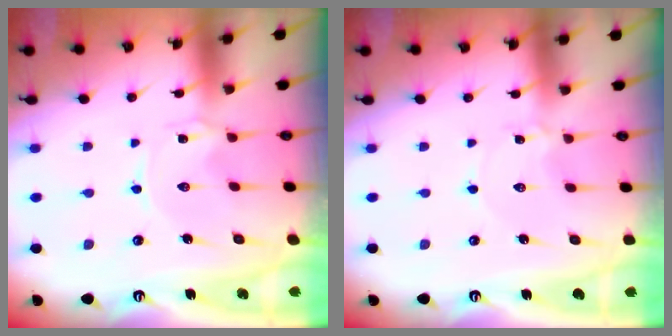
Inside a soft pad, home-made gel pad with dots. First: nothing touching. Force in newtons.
{"total": 1.4, "press": 1.4, "slide": 0.1}